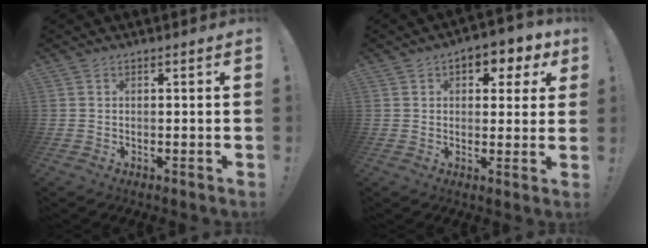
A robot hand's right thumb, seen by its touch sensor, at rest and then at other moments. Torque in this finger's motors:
{"motor_torque": [0.66, 2.34, 0.74, 0.49, -0.07]}